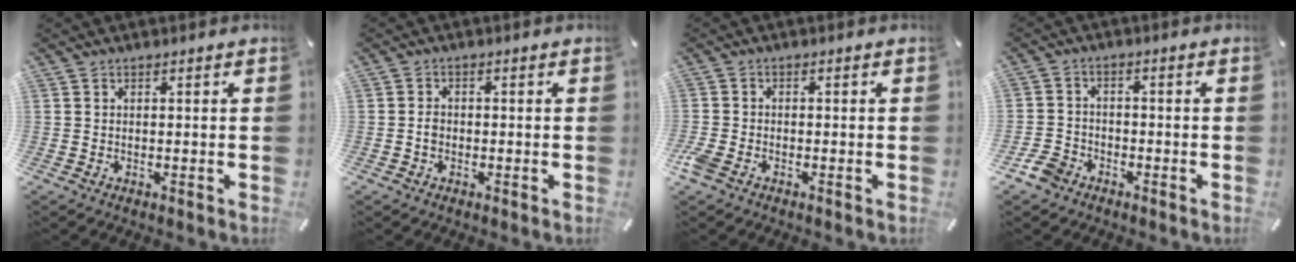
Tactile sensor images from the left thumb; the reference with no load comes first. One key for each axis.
{"total": 1.7, "fx": -0.5, "fy": 1.2, "fz": 1.1, "tx": -0.021, "ty": 0.005, "tz": -0.010}
{"total": 2.6, "fx": -1.8, "fy": 1.4, "fz": 1.4, "tx": -0.042, "ty": -0.001, "tz": -0.038}
{"total": 5.4, "fx": -3.4, "fy": 3.9, "fz": 1.5, "tx": -0.040, "ty": 0.015, "tz": -0.066}